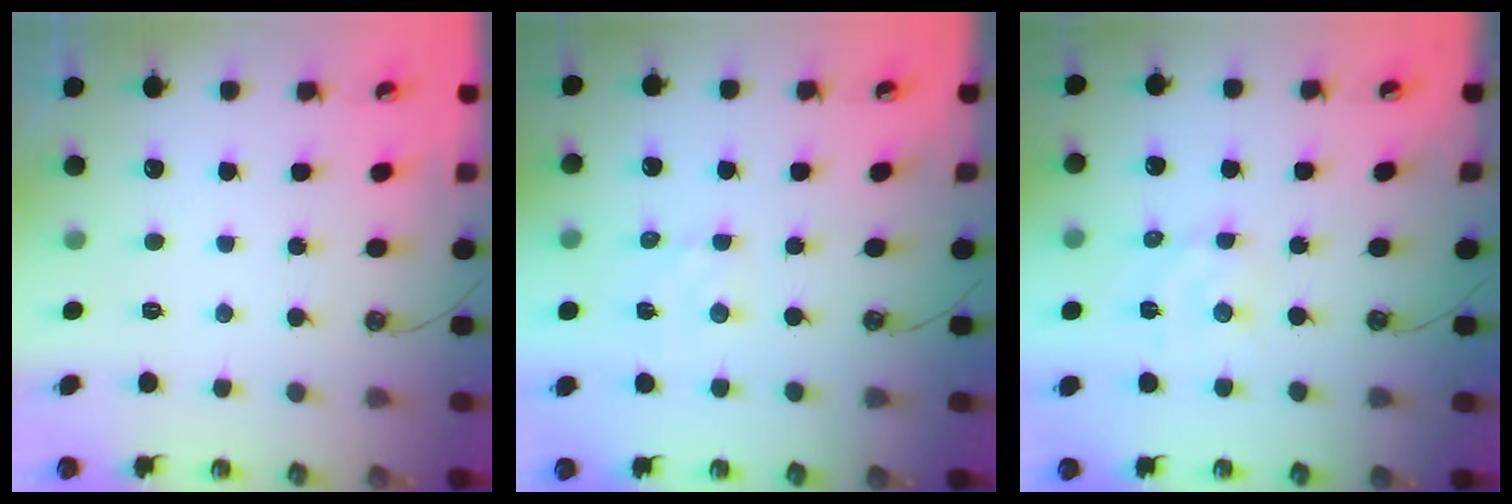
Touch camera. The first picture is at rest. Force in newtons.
{"total": 3.2, "press": 3.2, "slide": 0.5}
{"total": 4.6, "press": 4.6, "slide": 0.2}